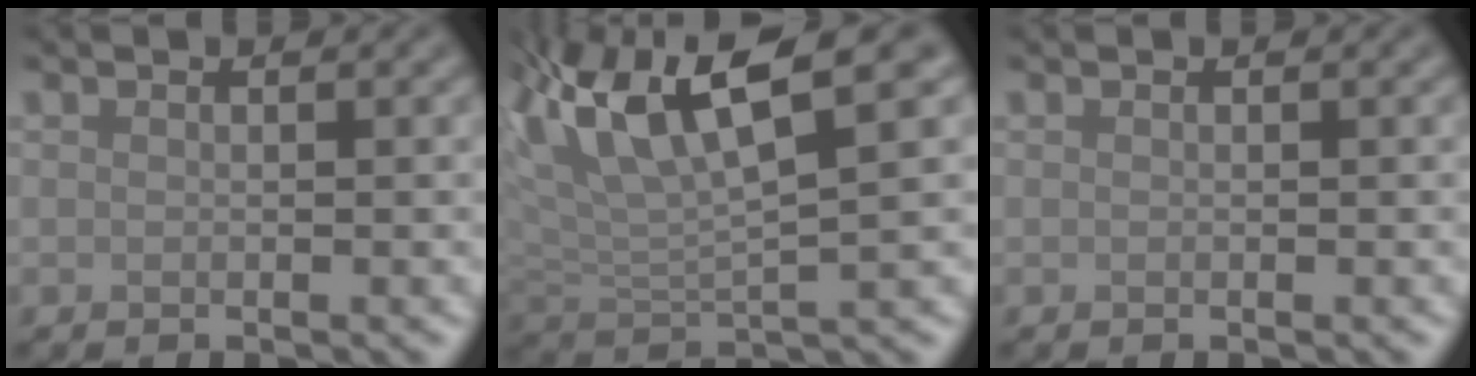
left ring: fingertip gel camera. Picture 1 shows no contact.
{"total": 10.5, "force": [5.7, 2.6, 8.4], "torque": [-0.162, 0.022, 0.102]}
{"total": 0.0}